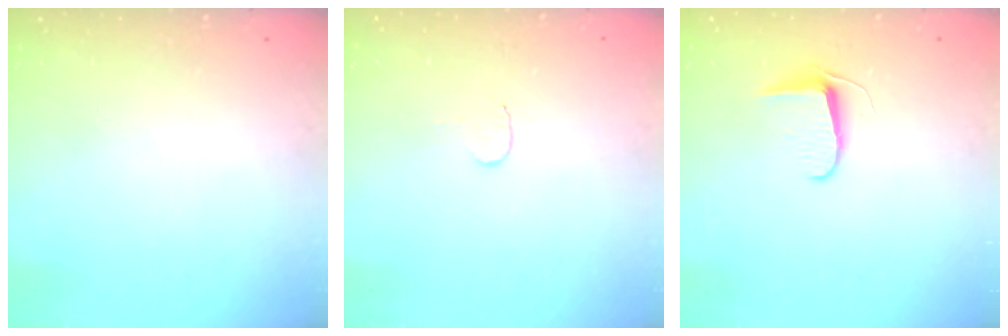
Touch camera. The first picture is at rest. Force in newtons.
{"total": 3.0, "press": 3.0, "slide": 0.3}
{"total": 6.4, "press": 6.3, "slide": 0.8}